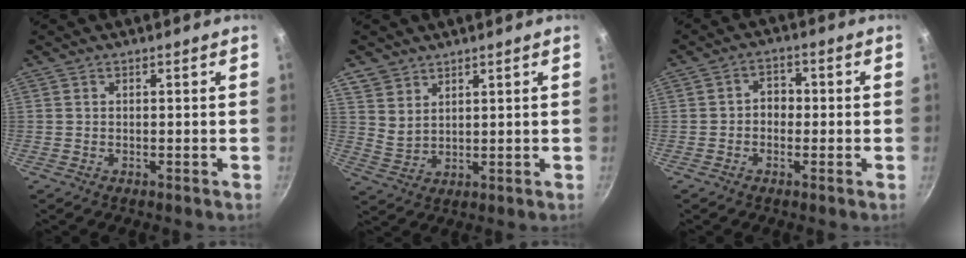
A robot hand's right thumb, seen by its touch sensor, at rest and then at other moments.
{"total": 4.9, "force": [3.5, 3.2, 1.1], "torque": [-0.006, -0.010, 0.075]}
{"total": 3.5, "force": [-0.6, 2.9, 2.0], "torque": [-0.008, 0.013, -0.016]}